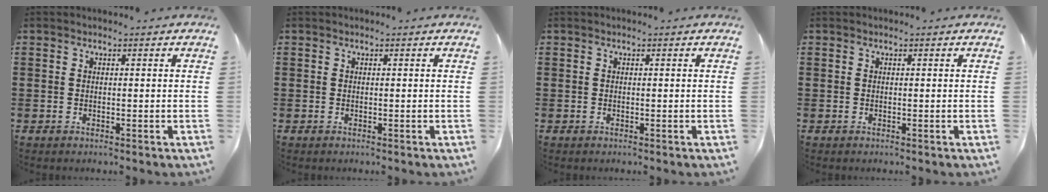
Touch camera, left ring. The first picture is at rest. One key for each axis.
{"total": 0.0}
{"total": 0.0}
{"total": 0.0}